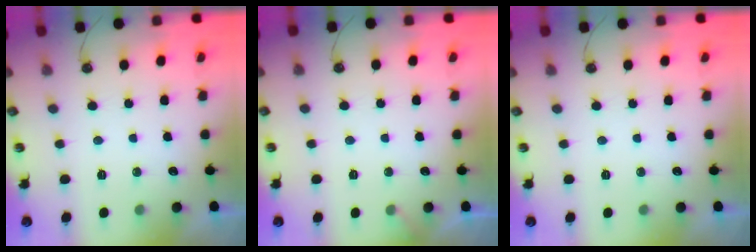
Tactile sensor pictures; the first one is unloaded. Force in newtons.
{"total": 2.4, "press": 2.4, "slide": 0.2}
{"total": 0.0}